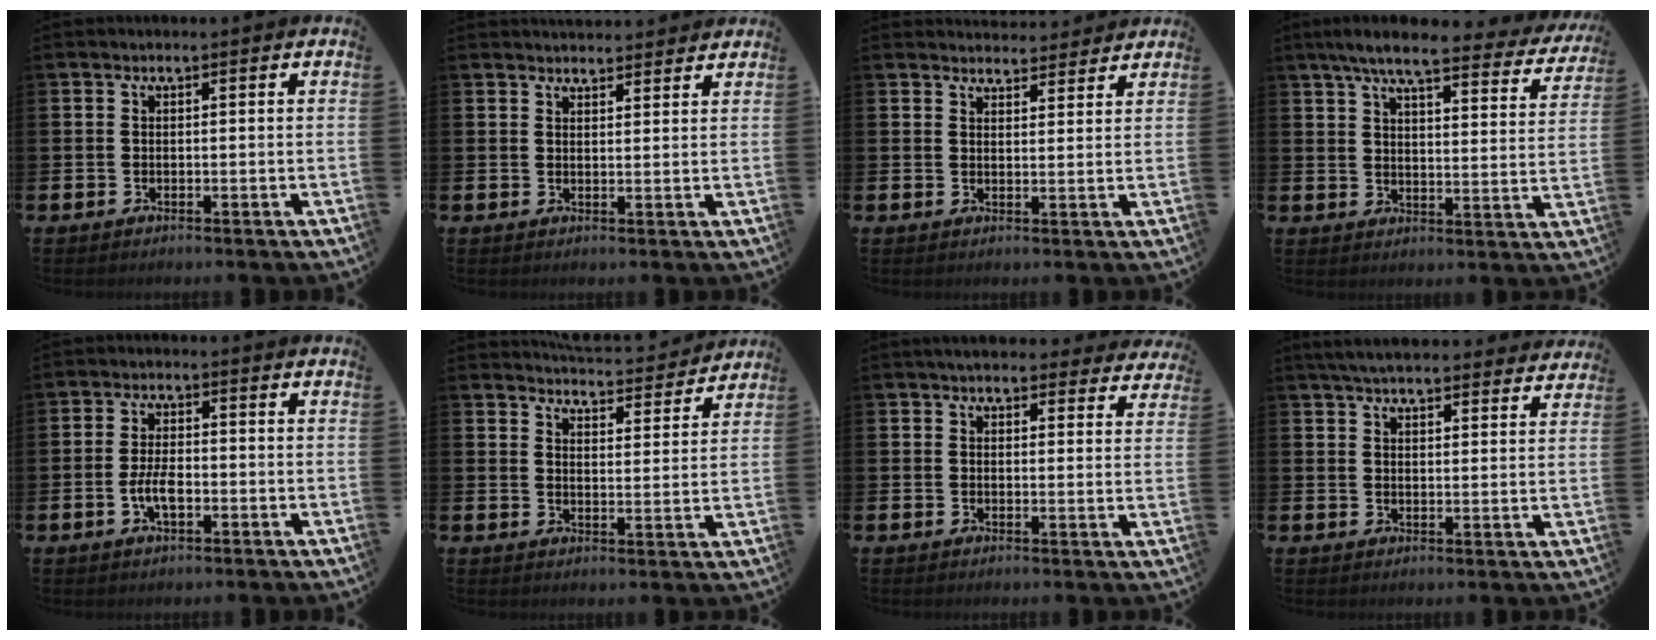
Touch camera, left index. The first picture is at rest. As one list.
[{"total": 2.9, "force": [2.8, 0.5, -0.1], "torque": [0.000, -0.015, 0.051]}, {"total": 3.4, "force": [3.3, 0.7, -0.3], "torque": [0.010, -0.021, 0.059]}, {"total": 7.2, "force": [6.2, 1.0, 3.6], "torque": [-0.078, -0.035, 0.101]}, {"total": 3.9, "force": [-1.0, 1.7, 3.4], "torque": [-0.064, 0.001, -0.020]}, {"total": 4.6, "force": [4.6, 0.4, 0.0], "torque": [-0.005, -0.042, 0.076]}, {"total": 3.9, "force": [3.7, 1.2, 0.5], "torque": [-0.006, -0.017, 0.066]}, {"total": 5.2, "force": [5.1, 0.8, 1.2], "torque": [-0.032, -0.021, 0.092]}]